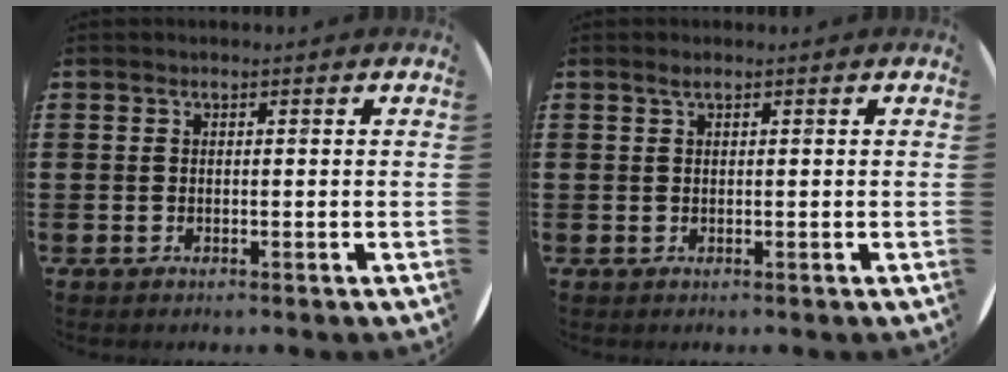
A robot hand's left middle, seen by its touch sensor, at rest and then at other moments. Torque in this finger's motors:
{"motor_torque": [0.25, -0.19, 0.01, 0.00]}